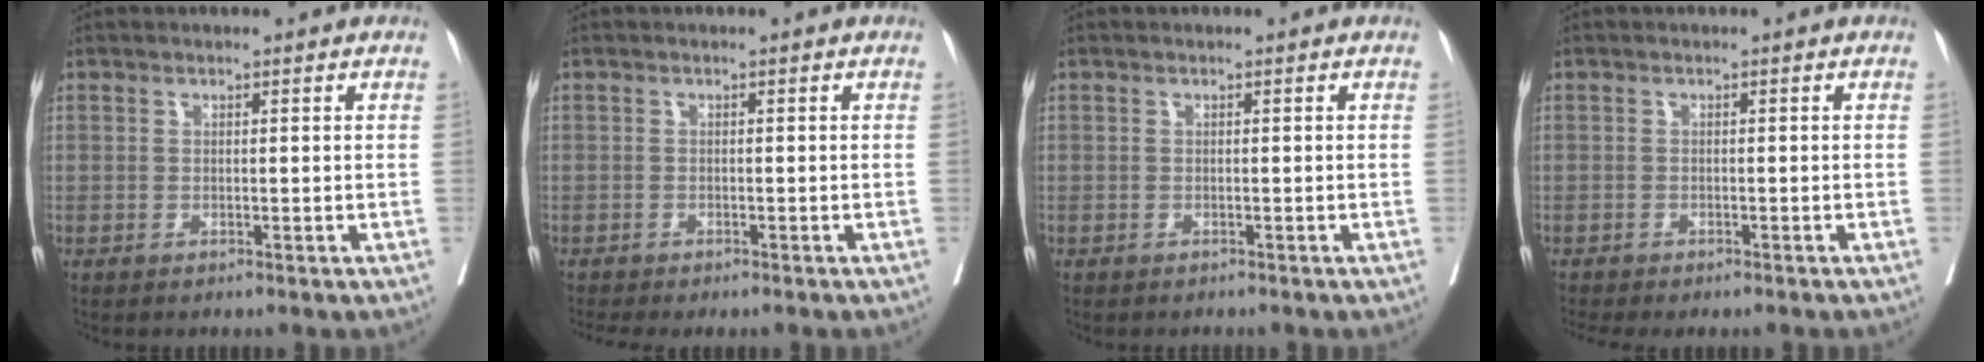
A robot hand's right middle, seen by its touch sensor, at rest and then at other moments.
{"total": 3.6, "force": [-3.1, 0.6, 1.6], "torque": [-0.016, -0.005, -0.045]}
{"total": 0.8, "force": [-0.7, 0.3, 0.2], "torque": [-0.007, 0.000, -0.012]}
{"total": 4.5, "force": [-4.0, 0.7, 1.9], "torque": [-0.018, -0.002, -0.058]}